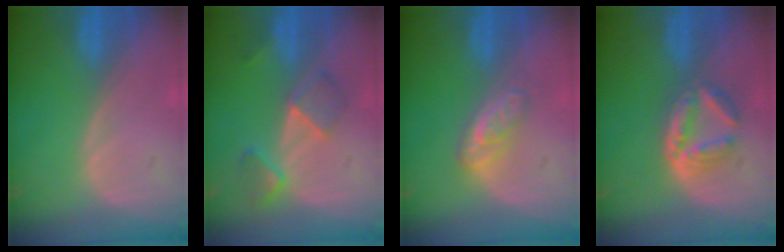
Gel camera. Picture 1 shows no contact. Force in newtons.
{"total": 5.4, "press": 5.1, "slide": 2.0}
{"total": 4.8, "press": 4.2, "slide": 2.4}
{"total": 6.2, "press": 5.4, "slide": 3.0}